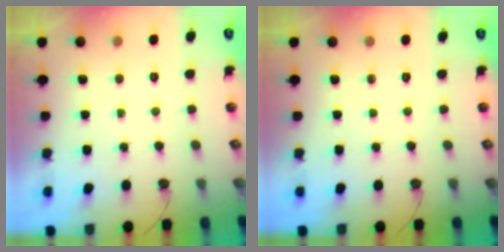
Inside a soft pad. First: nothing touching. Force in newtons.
{"total": 0.0}